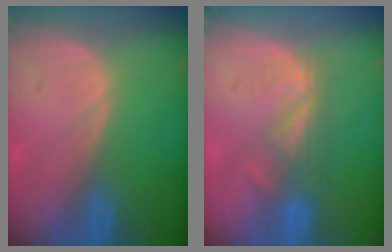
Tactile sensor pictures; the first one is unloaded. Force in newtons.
{"total": 4.3, "press": 4.0, "slide": 1.7}